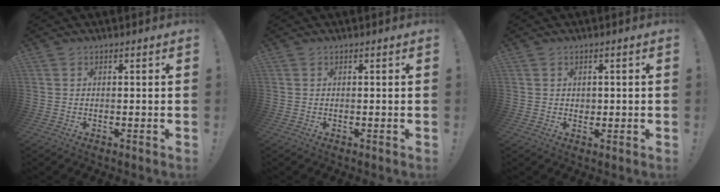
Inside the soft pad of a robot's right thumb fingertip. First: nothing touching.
{"total": 0.0}
{"total": 1.6, "force": [0.7, 1.4, 0.1], "torque": [0.005, 0.002, 0.010]}